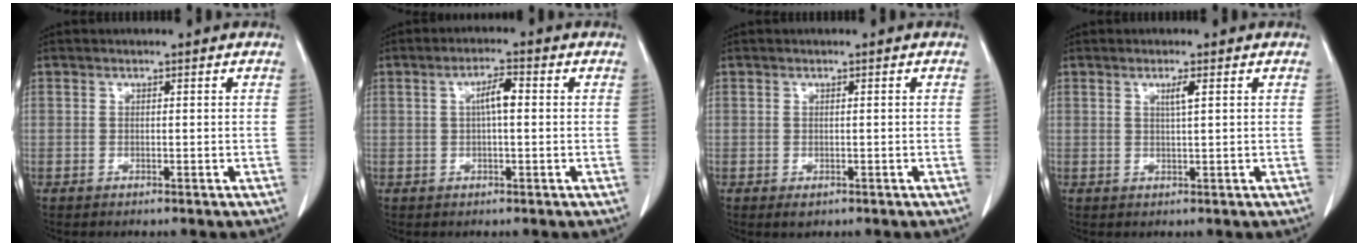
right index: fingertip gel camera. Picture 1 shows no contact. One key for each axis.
{"total": 3.6, "fx": 0.4, "fy": 0.7, "fz": 3.5, "tx": -0.063, "ty": 0.008, "tz": 0.005}
{"total": 1.1, "fx": -0.5, "fy": 0.6, "fz": 0.8, "tx": -0.008, "ty": -0.001, "tz": 0.000}
{"total": 1.7, "fx": 0.7, "fy": -0.3, "fz": 1.6, "tx": -0.031, "ty": -0.003, "tz": 0.013}